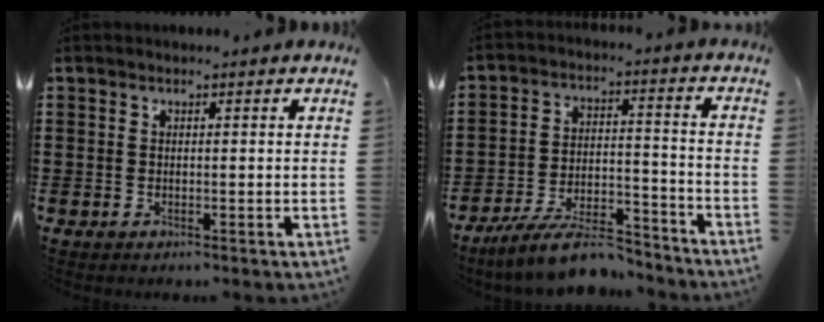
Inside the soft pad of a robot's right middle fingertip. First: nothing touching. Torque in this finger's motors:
{"motor_torque": [1.05, -0.99, 0.21, 0.15]}